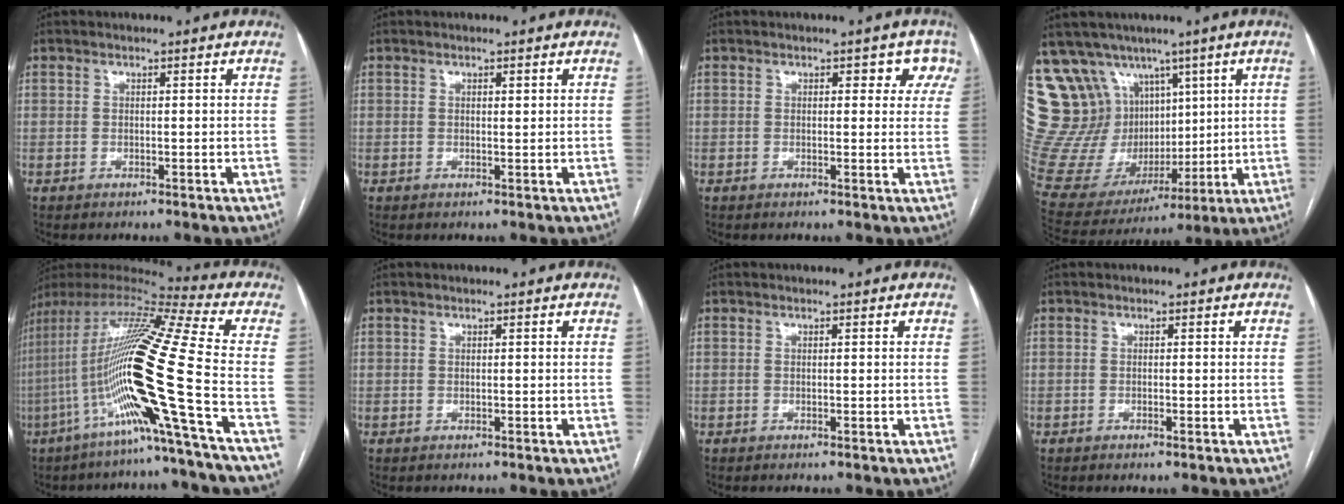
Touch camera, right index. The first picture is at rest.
{"total": 0.7, "force": [0.3, 0.2, 0.6], "torque": [-0.009, -0.002, 0.005]}
{"total": 3.7, "force": [1.9, 2.4, 1.9], "torque": [0.008, 0.007, 0.014]}
{"total": 21.0, "force": [11.0, 15.8, 8.3], "torque": [-0.182, 0.067, 0.234]}
{"total": 22.3, "force": [-7.0, -2.0, 21.0], "torque": [-0.425, -0.018, -0.146]}
{"total": 0.0}
{"total": 0.0}
{"total": 0.8, "force": [-0.6, 0.0, 0.6], "torque": [-0.009, -0.002, -0.007]}